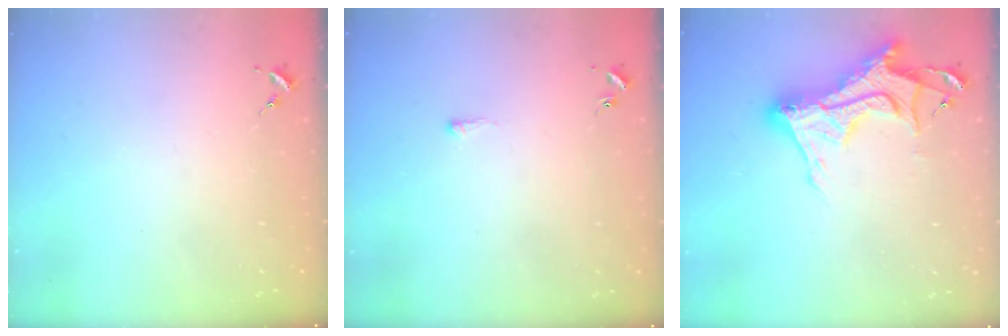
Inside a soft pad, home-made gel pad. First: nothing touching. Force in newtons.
{"total": 1.5, "press": 1.5, "slide": 0.4}
{"total": 16.3, "press": 16.2, "slide": 1.3}